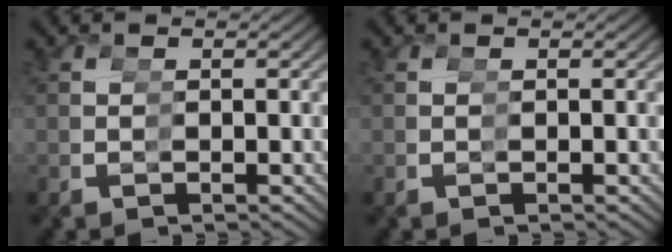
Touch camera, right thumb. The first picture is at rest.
{"total": 0.0}